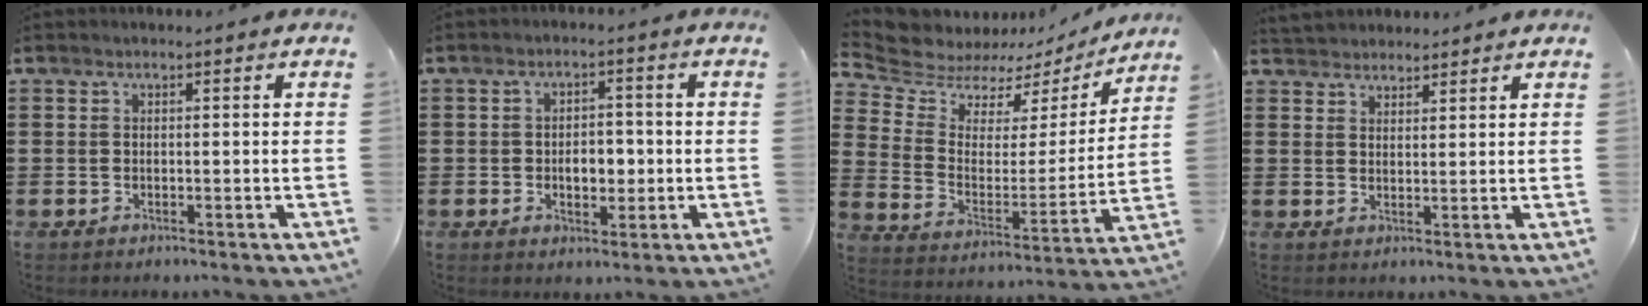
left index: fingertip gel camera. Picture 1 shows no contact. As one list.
[{"total": 4.4, "force": [-0.7, 2.7, 3.4], "torque": [-0.052, 0.001, -0.021]}, {"total": 7.0, "force": [6.3, 2.9, 0.9], "torque": [-0.061, -0.042, 0.112]}, {"total": 2.7, "force": [2.5, 0.9, -0.5], "torque": [0.000, 0.000, 0.048]}]